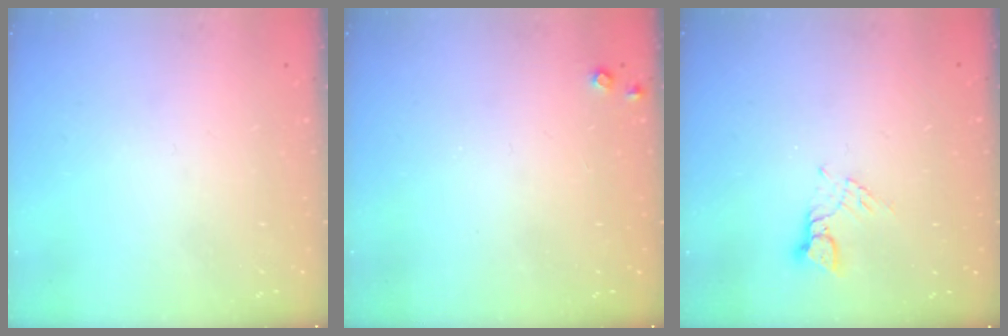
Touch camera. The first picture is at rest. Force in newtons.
{"total": 4.1, "press": 4.1, "slide": 0.6}
{"total": 2.6, "press": 2.6, "slide": 0.3}